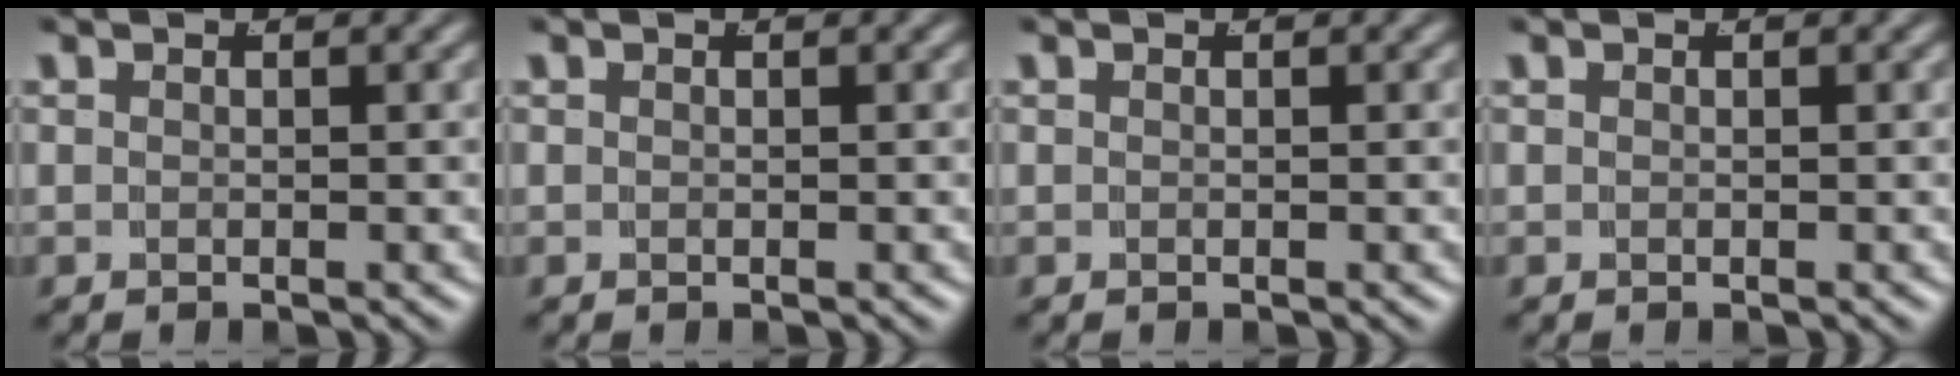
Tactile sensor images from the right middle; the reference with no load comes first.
{"total": 0.0}
{"total": 0.0}
{"total": 0.0}